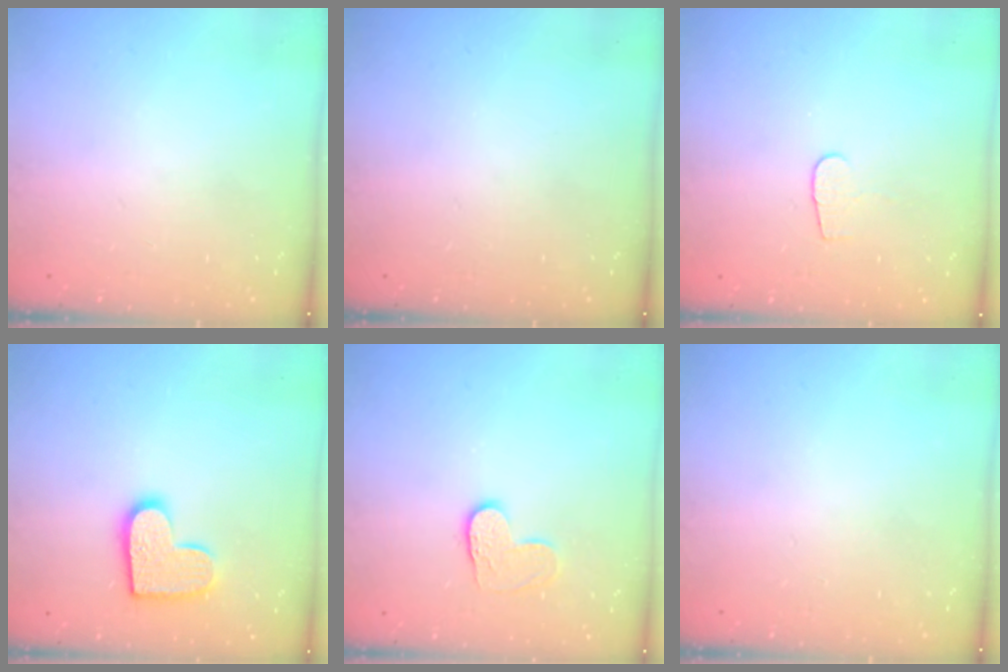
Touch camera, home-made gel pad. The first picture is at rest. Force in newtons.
{"total": 0.0}
{"total": 4.7, "press": 4.6, "slide": 0.4}
{"total": 12.1, "press": 12.0, "slide": 0.6}
{"total": 7.6, "press": 7.6, "slide": 0.4}
{"total": 0.0}